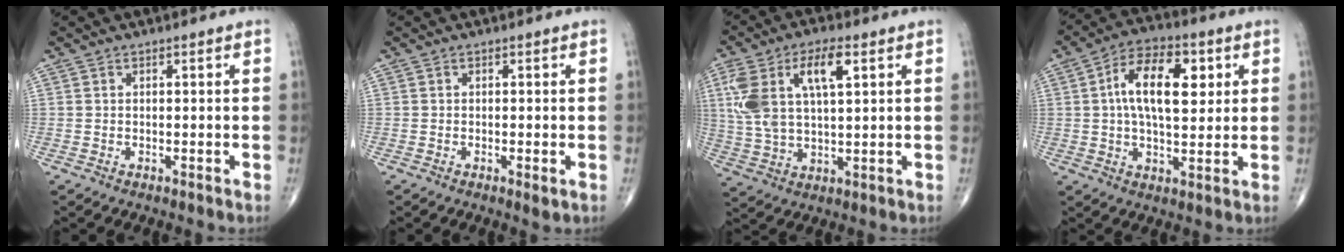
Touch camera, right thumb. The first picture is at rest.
{"total": 1.4, "force": [-0.4, 0.3, 1.3], "torque": [-0.025, -0.007, -0.008]}
{"total": 13.9, "force": [4.6, 6.1, 11.6], "torque": [-0.241, 0.008, 0.091]}
{"total": 13.7, "force": [3.0, 7.0, 11.4], "torque": [-0.176, 0.007, 0.046]}